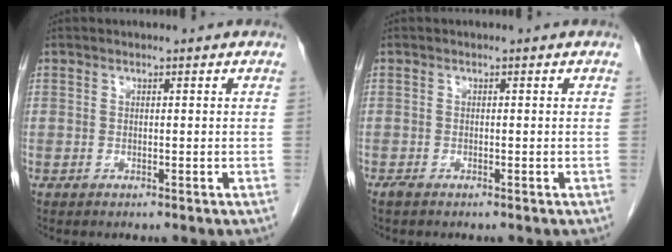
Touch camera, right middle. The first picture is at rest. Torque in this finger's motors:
{"motor_torque": [0.03, 0.04, -0.02, 0.01]}